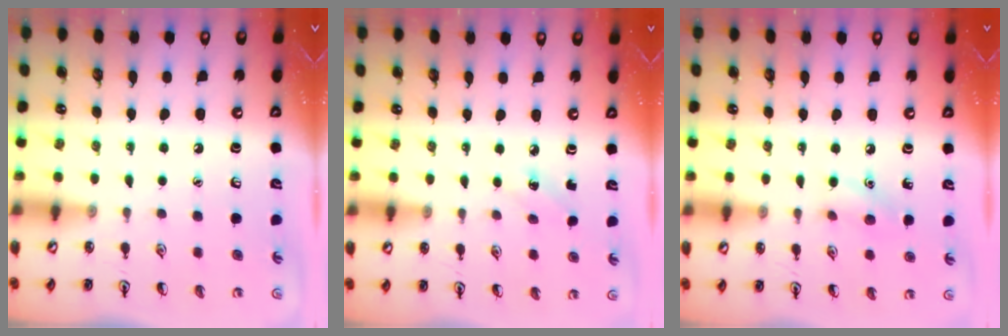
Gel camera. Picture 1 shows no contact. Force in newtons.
{"total": 2.8, "press": 2.6, "slide": 1.0}
{"total": 7.5, "press": 7.3, "slide": 1.8}